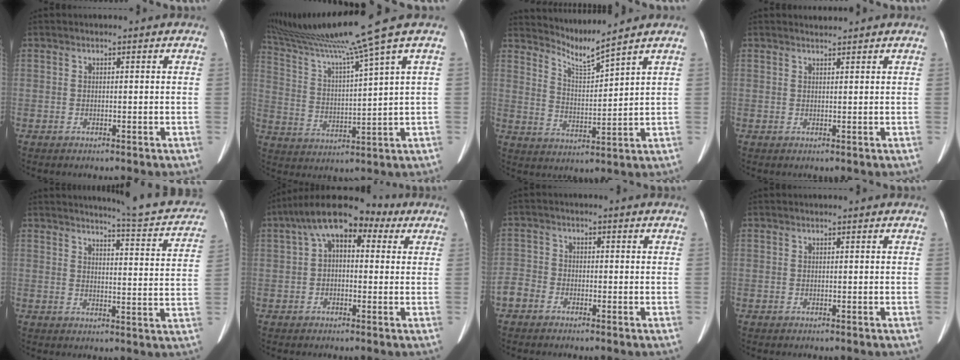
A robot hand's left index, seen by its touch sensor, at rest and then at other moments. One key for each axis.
{"total": 14.0, "fx": 11.0, "fy": -4.0, "fz": 7.6, "tx": -0.135, "ty": -0.023, "tz": 0.194}
{"total": 5.7, "fx": 5.2, "fy": -2.1, "fz": 0.7, "tx": -0.024, "ty": -0.024, "tz": 0.108}
{"total": 1.0, "fx": 0.9, "fy": -0.3, "fz": -0.3, "tx": -0.005, "ty": 0.001, "tz": 0.019}
{"total": 12.3, "fx": 11.7, "fy": 0.7, "fz": 3.9, "tx": -0.040, "ty": -0.038, "tz": 0.123}
{"total": 10.7, "fx": 4.7, "fy": 5.3, "fz": 8.0, "tx": -0.129, "ty": 0.067, "tz": 0.072}
{"total": 5.4, "fx": -3.3, "fy": 4.1, "fz": 1.6, "tx": -0.046, "ty": 0.013, "tz": -0.066}
{"total": 0.0}